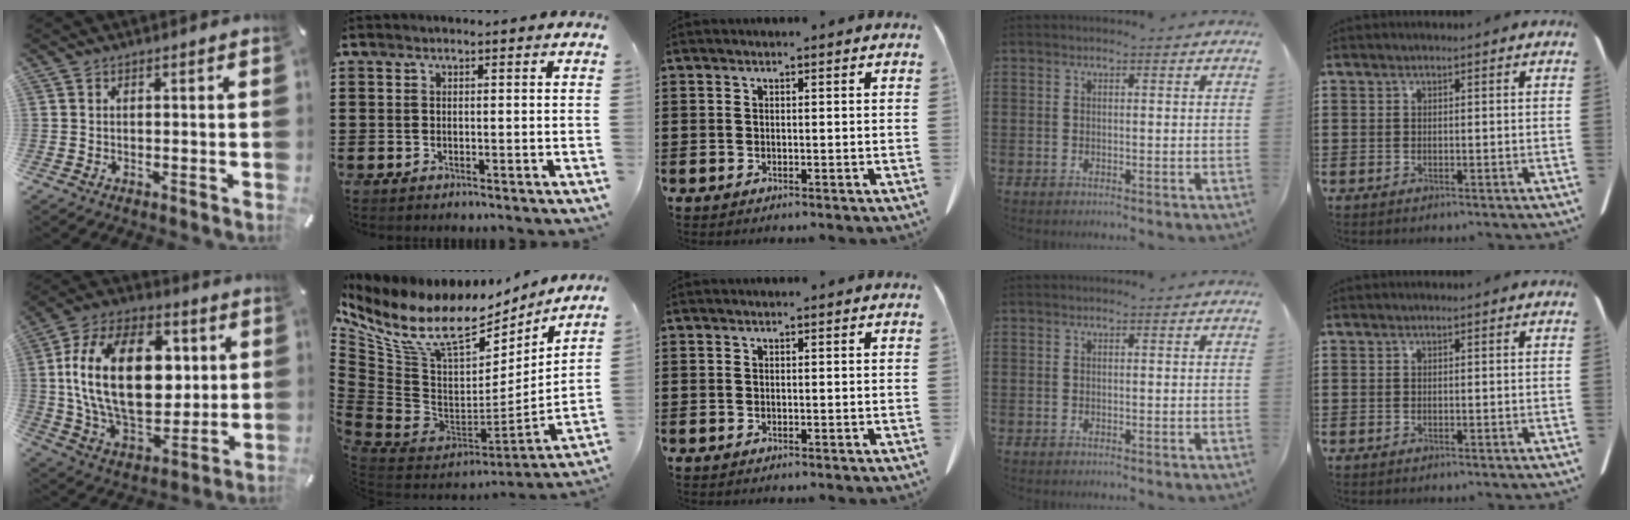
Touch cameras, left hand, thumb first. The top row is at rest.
{"thumb": {"total": 25.7, "force": [3.4, 16.4, 19.4], "torque": [-0.371, 0.003, 0.059]}, "index": {"total": 14.0, "force": [9.1, 6.2, 8.7], "torque": [-0.207, -0.062, 0.158]}}